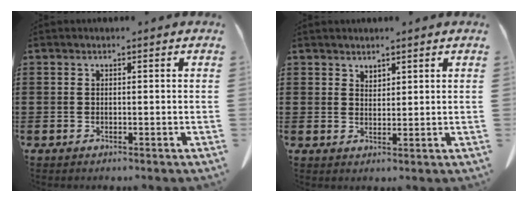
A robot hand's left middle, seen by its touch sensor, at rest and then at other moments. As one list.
[{"total": 1.9, "force": [1.8, 0.4, 0.1], "torque": [-0.005, -0.001, 0.036]}]